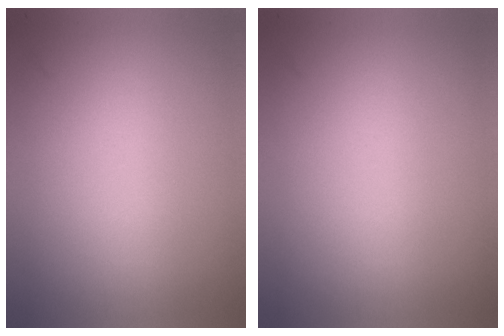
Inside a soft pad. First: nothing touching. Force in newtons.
{"total": 1.1}